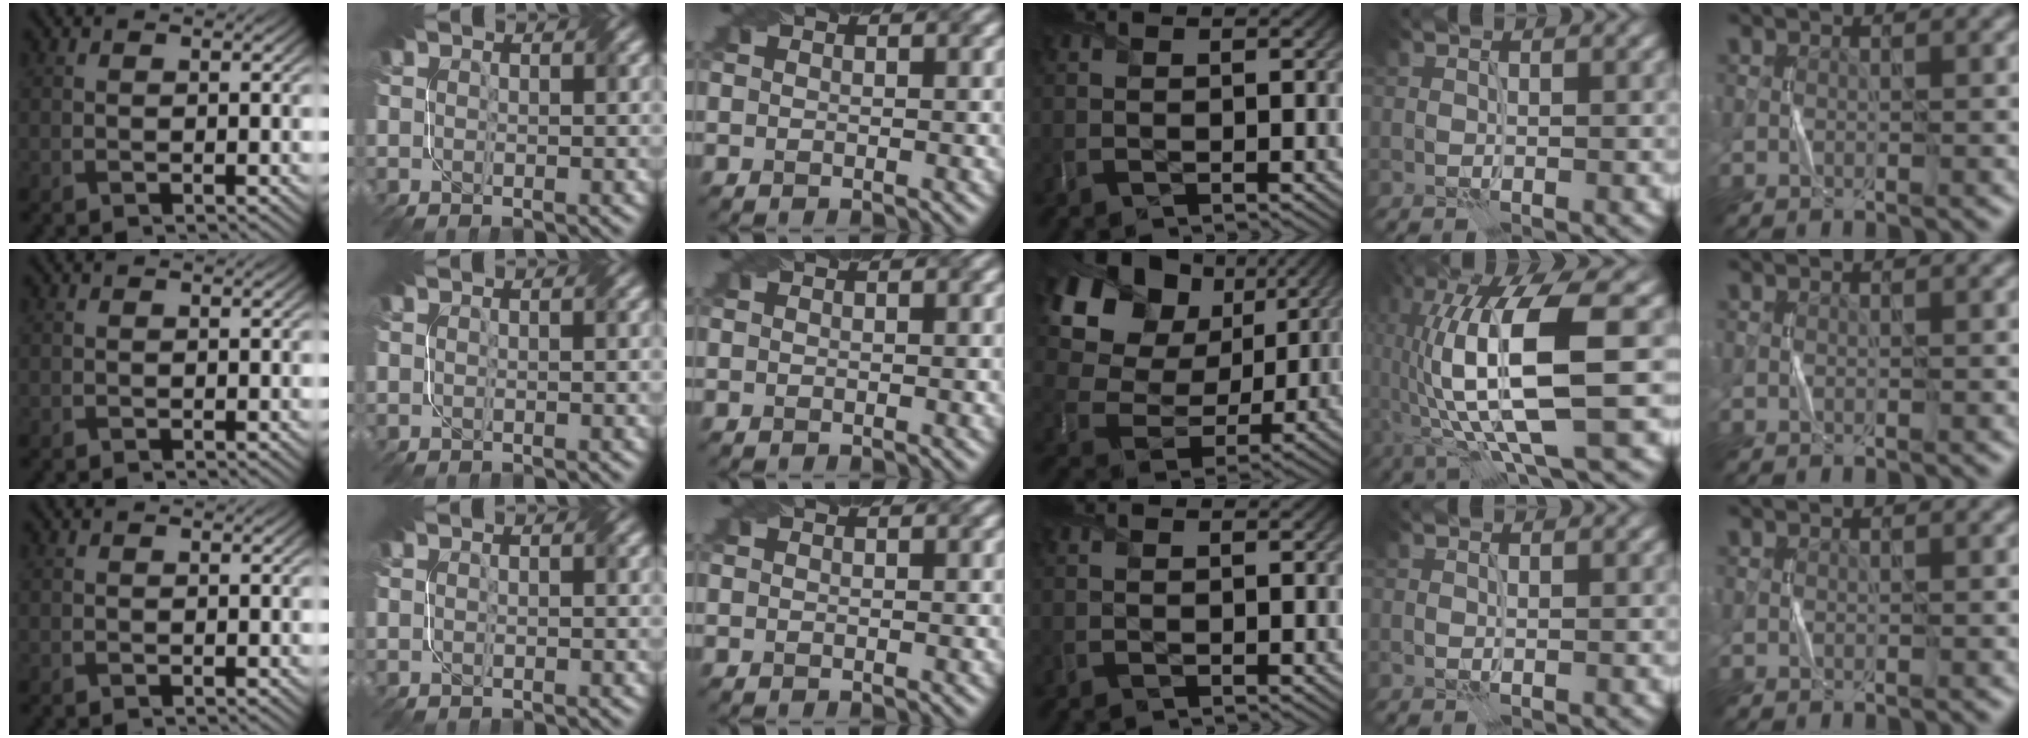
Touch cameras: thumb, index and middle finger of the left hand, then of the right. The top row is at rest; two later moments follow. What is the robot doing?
{"motion": "fold", "object": "napkin"}